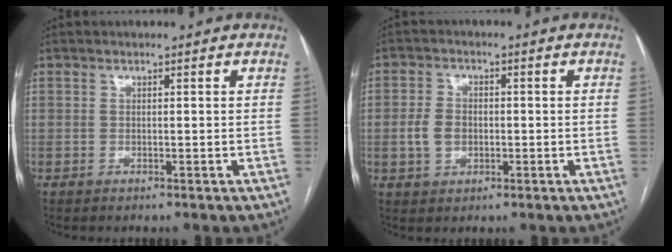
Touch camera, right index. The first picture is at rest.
{"total": 4.5, "force": [-0.5, 3.3, 2.9], "torque": [-0.063, 0.012, -0.006]}